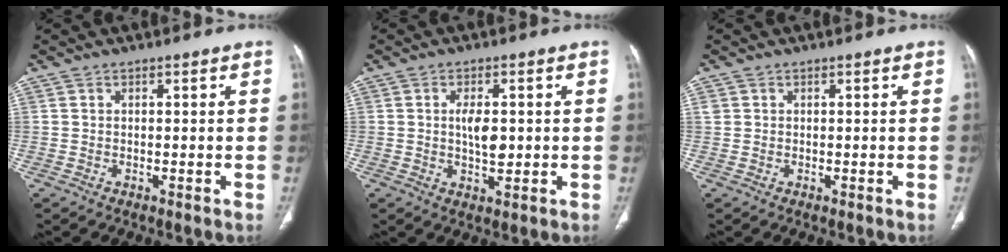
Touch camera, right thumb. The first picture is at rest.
{"total": 4.8, "force": [0.2, 2.3, 4.2], "torque": [-0.072, -0.005, 0.006]}
{"total": 0.8, "force": [0.3, 0.8, 0.2], "torque": [0.006, 0.003, 0.005]}